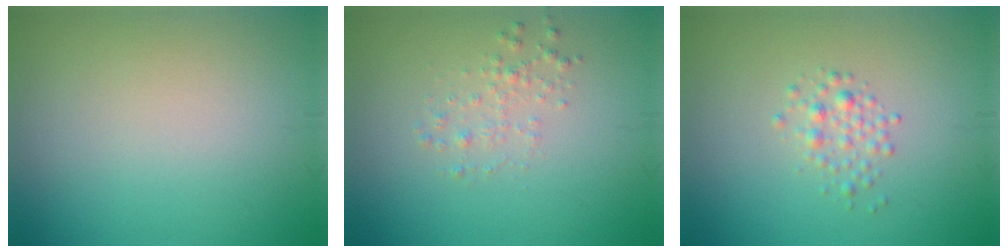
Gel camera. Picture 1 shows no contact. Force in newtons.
{"total": 1.4, "press": 1.4, "slide": 0.0}
{"total": 1.6, "press": 1.6, "slide": 0.0}